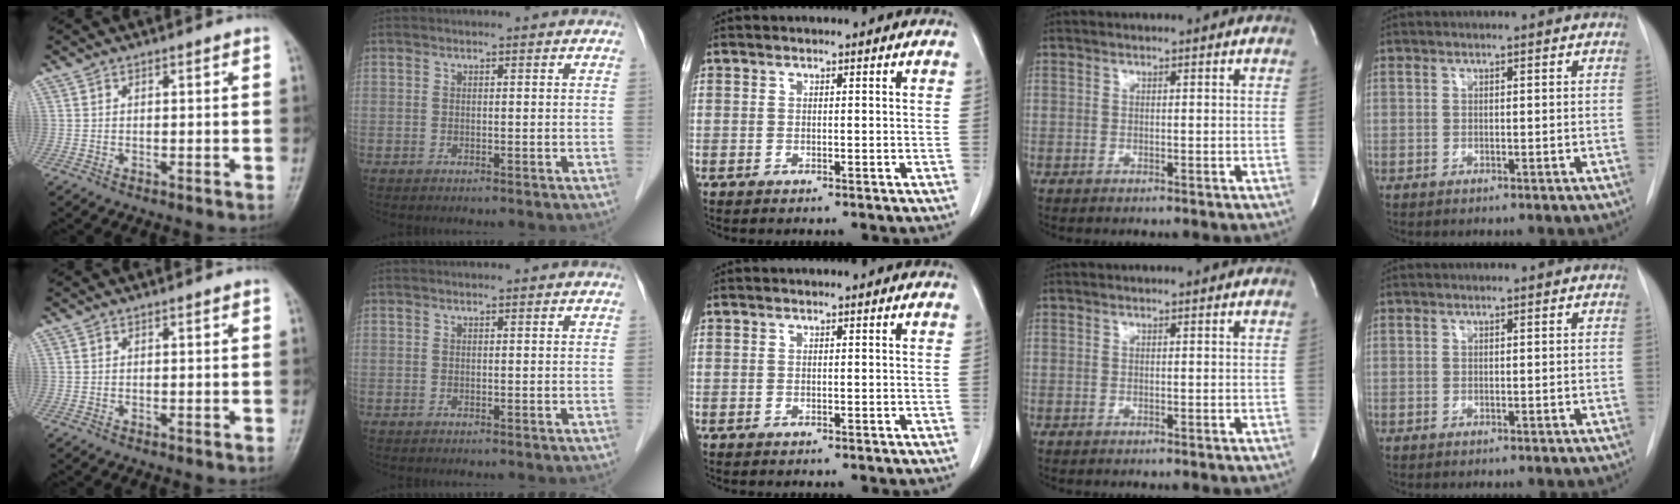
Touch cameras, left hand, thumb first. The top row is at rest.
{}